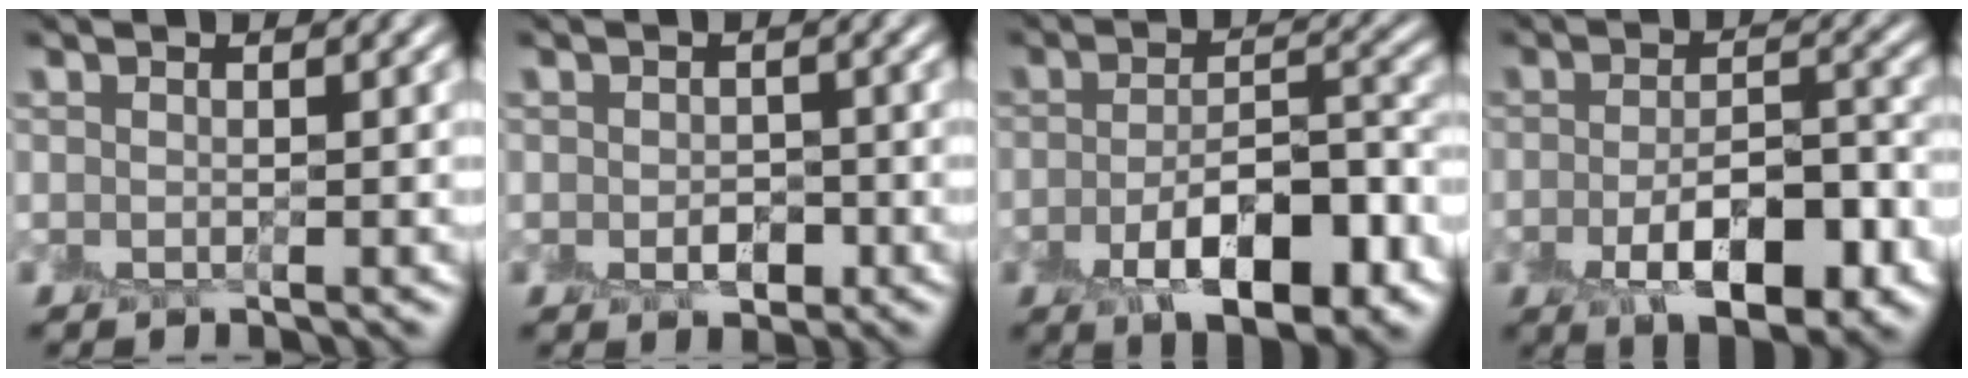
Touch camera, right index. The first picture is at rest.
{"total": 2.0, "force": [-0.6, 1.4, 1.3], "torque": [-0.020, -0.010, -0.011]}
{"total": 8.1, "force": [-3.6, 3.4, 6.4], "torque": [-0.103, 0.000, -0.058]}
{"total": 7.3, "force": [-3.0, 3.1, 5.9], "torque": [-0.096, -0.005, -0.046]}